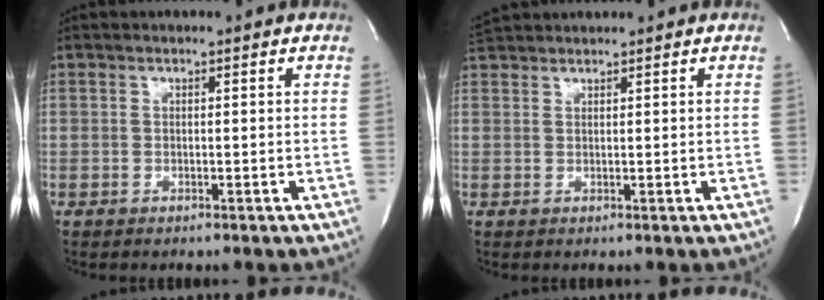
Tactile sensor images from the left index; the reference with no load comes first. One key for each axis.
{"total": 3.2, "fx": 3.1, "fy": 0.0, "fz": 0.5, "tx": -0.014, "ty": 0.029, "tz": 0.063}